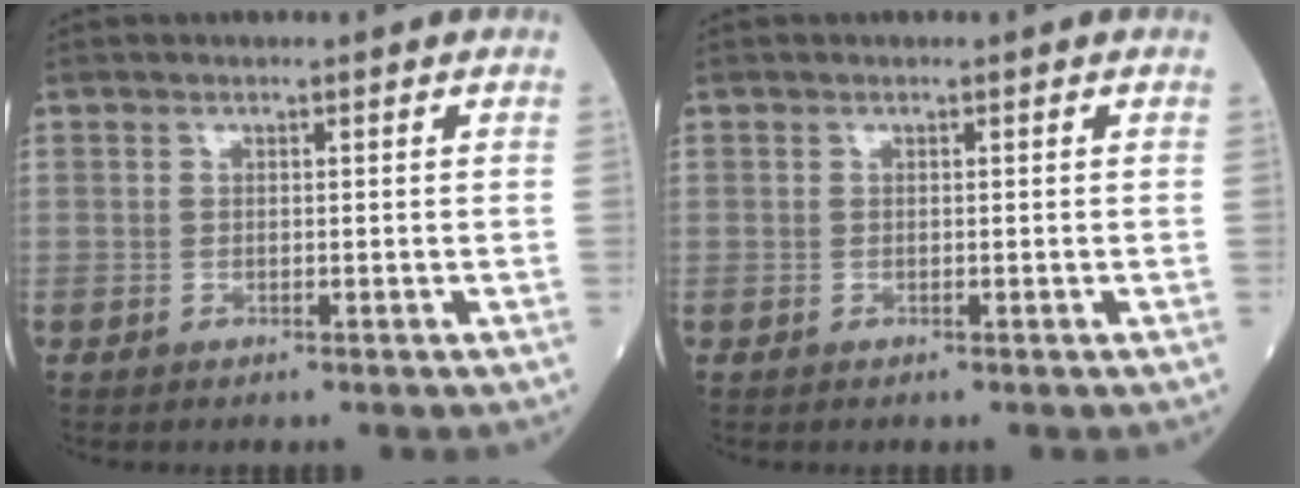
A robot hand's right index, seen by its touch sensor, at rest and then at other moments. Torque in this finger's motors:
{"motor_torque": [0.03, -0.01, 0.00, -0.01]}